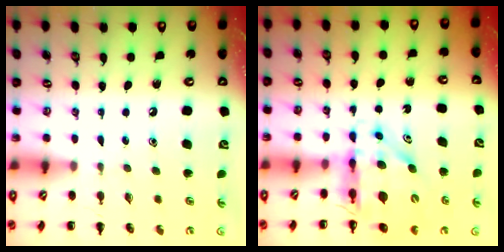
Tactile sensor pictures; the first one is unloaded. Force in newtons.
{"total": 9.7, "press": 9.3, "slide": 2.8}